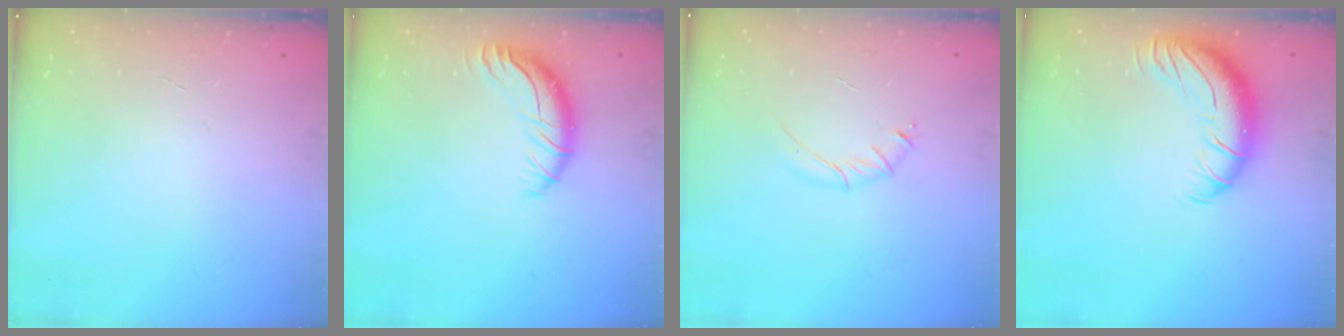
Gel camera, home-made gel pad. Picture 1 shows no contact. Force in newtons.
{"total": 10.9, "press": 10.6, "slide": 2.6}
{"total": 3.2, "press": 3.0, "slide": 1.0}
{"total": 12.6, "press": 12.3, "slide": 2.8}